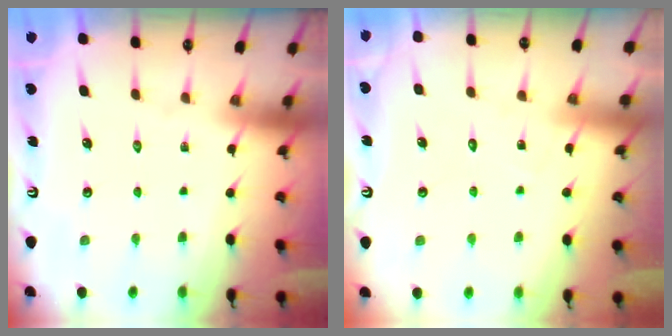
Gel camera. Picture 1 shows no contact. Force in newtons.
{"total": 5.2, "press": 5.2, "slide": 0.4}